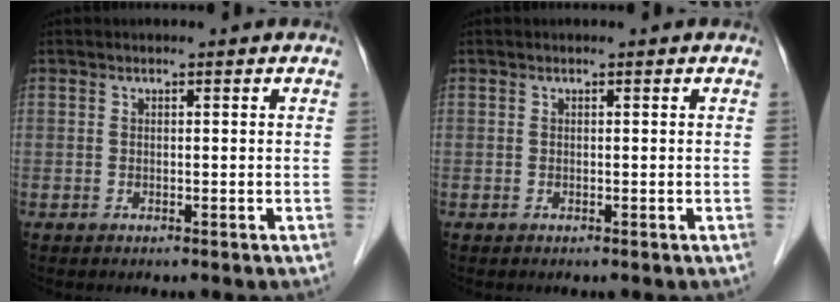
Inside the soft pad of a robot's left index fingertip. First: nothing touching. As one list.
[{"total": 0.0}]